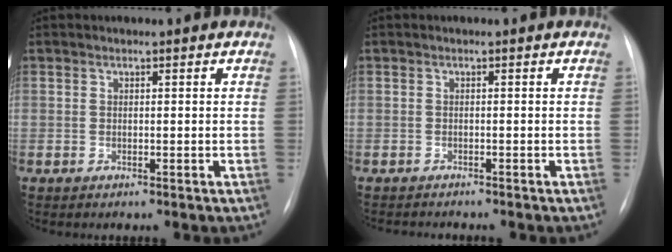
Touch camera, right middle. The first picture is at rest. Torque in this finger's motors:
{"motor_torque": [0.09, -0.11, -0.03, -0.01]}